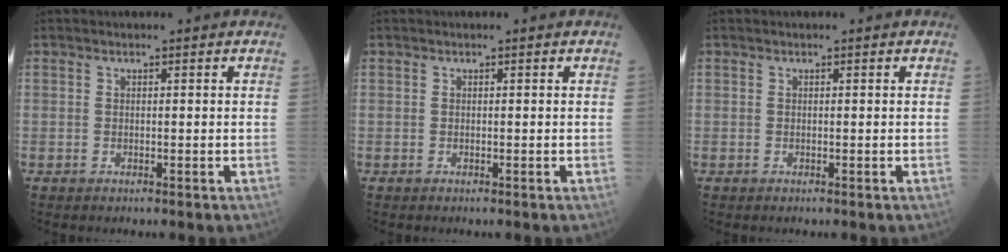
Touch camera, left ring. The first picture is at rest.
{"total": 0.0}
{"total": 0.0}